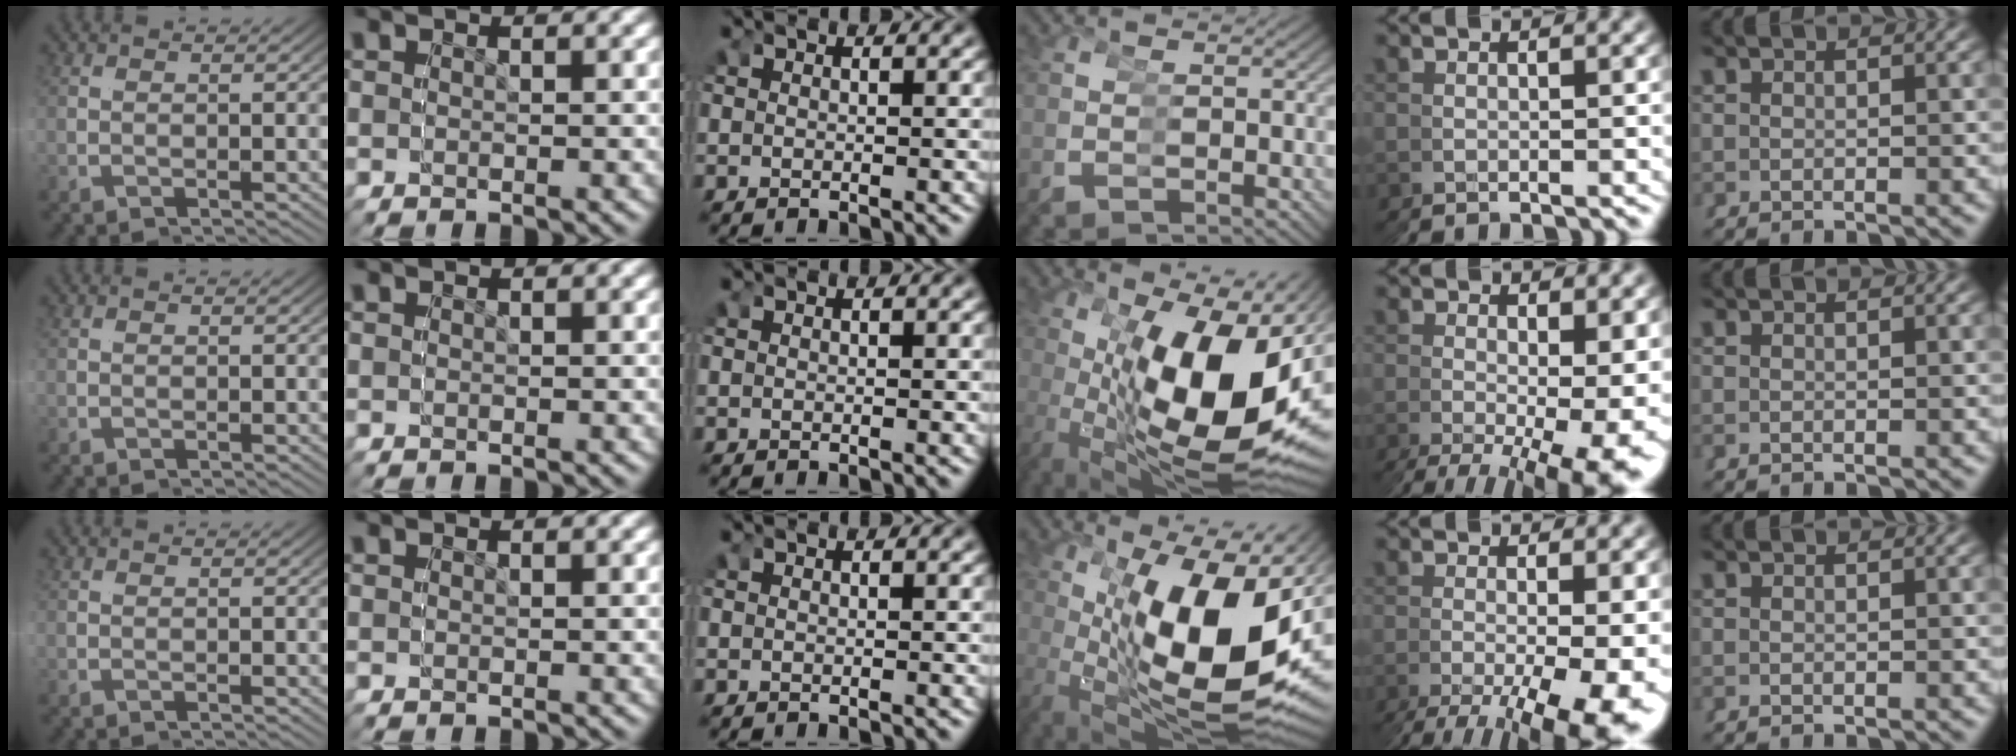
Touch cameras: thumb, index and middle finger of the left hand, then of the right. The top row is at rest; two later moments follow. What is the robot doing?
{"motion": "grasp_and_lifting", "object": "glue stick"}